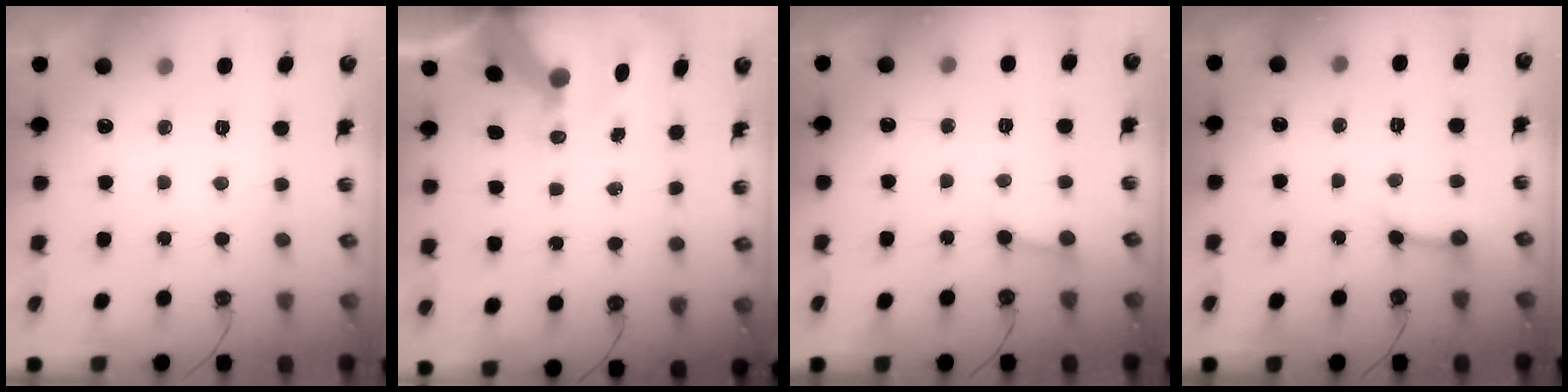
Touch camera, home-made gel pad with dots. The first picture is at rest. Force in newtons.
{"total": 11.1, "press": 11.1, "slide": 1.4}
{"total": 2.6, "press": 2.6, "slide": 0.3}
{"total": 4.9, "press": 4.9, "slide": 0.6}